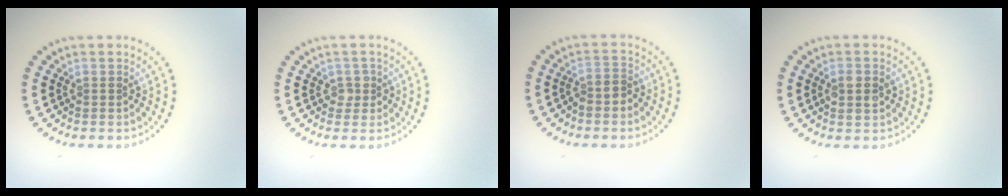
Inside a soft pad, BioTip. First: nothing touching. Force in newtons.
{"total": 1.1, "press": 1.0, "slide": 0.4}
{"total": 1.5, "press": 1.2, "slide": 0.9}
{"total": 1.8, "press": 1.8, "slide": 0.2}